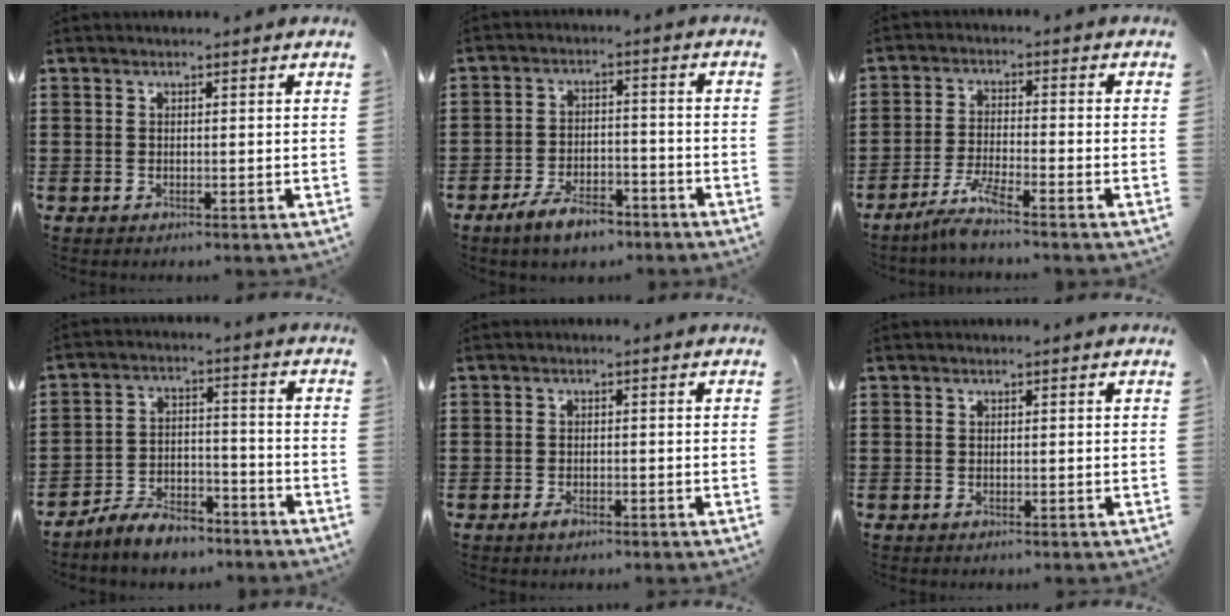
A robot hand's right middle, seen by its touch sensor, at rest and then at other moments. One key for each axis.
{"total": 6.0, "fx": -4.8, "fy": 1.9, "fz": 2.9, "tx": -0.066, "ty": 0.004, "tz": -0.093}
{"total": 4.7, "fx": -3.7, "fy": 0.0, "fz": 2.9, "tx": -0.064, "ty": -0.008, "tz": -0.071}
{"total": 6.6, "fx": -6.1, "fy": 1.6, "fz": 1.9, "tx": -0.039, "ty": 0.012, "tz": -0.119}
{"total": 1.2, "fx": -0.9, "fy": 0.4, "fz": 0.7, "tx": -0.015, "ty": -0.004, "tz": -0.016}
{"total": 0.0}